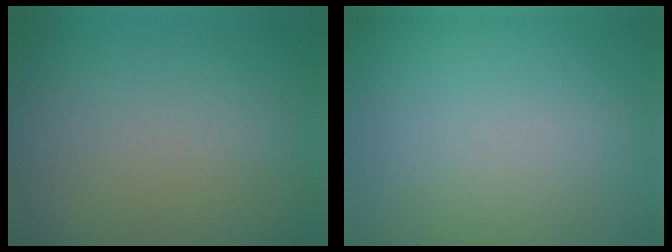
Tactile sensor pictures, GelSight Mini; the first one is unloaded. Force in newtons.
{"total": 0.0}